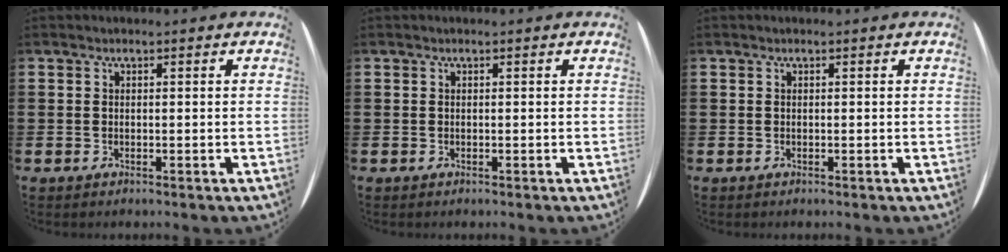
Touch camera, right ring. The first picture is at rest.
{"total": 0.0}
{"total": 0.0}